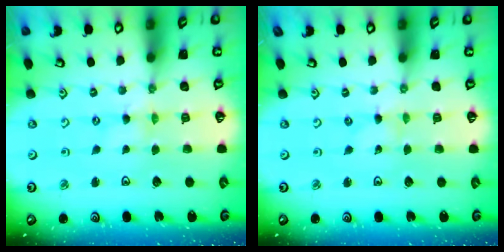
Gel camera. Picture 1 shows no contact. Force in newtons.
{"total": 0.0}